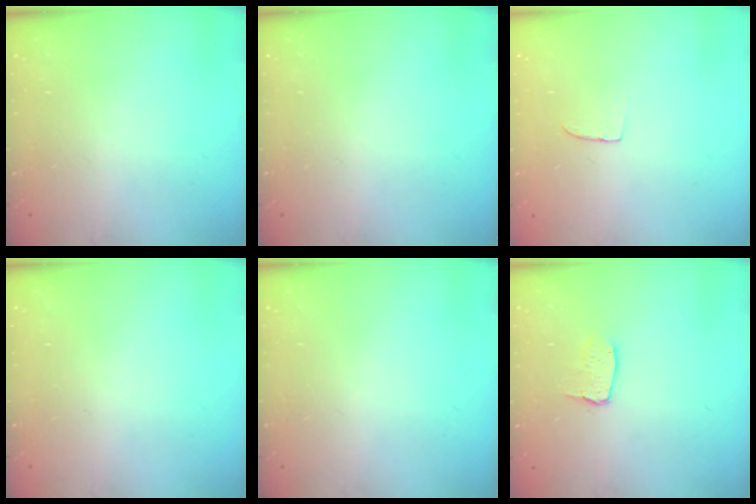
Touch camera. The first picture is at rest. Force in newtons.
{"total": 0.0}
{"total": 4.2, "press": 4.2, "slide": 0.3}
{"total": 0.0}
{"total": 0.0}
{"total": 3.0, "press": 3.0, "slide": 0.2}